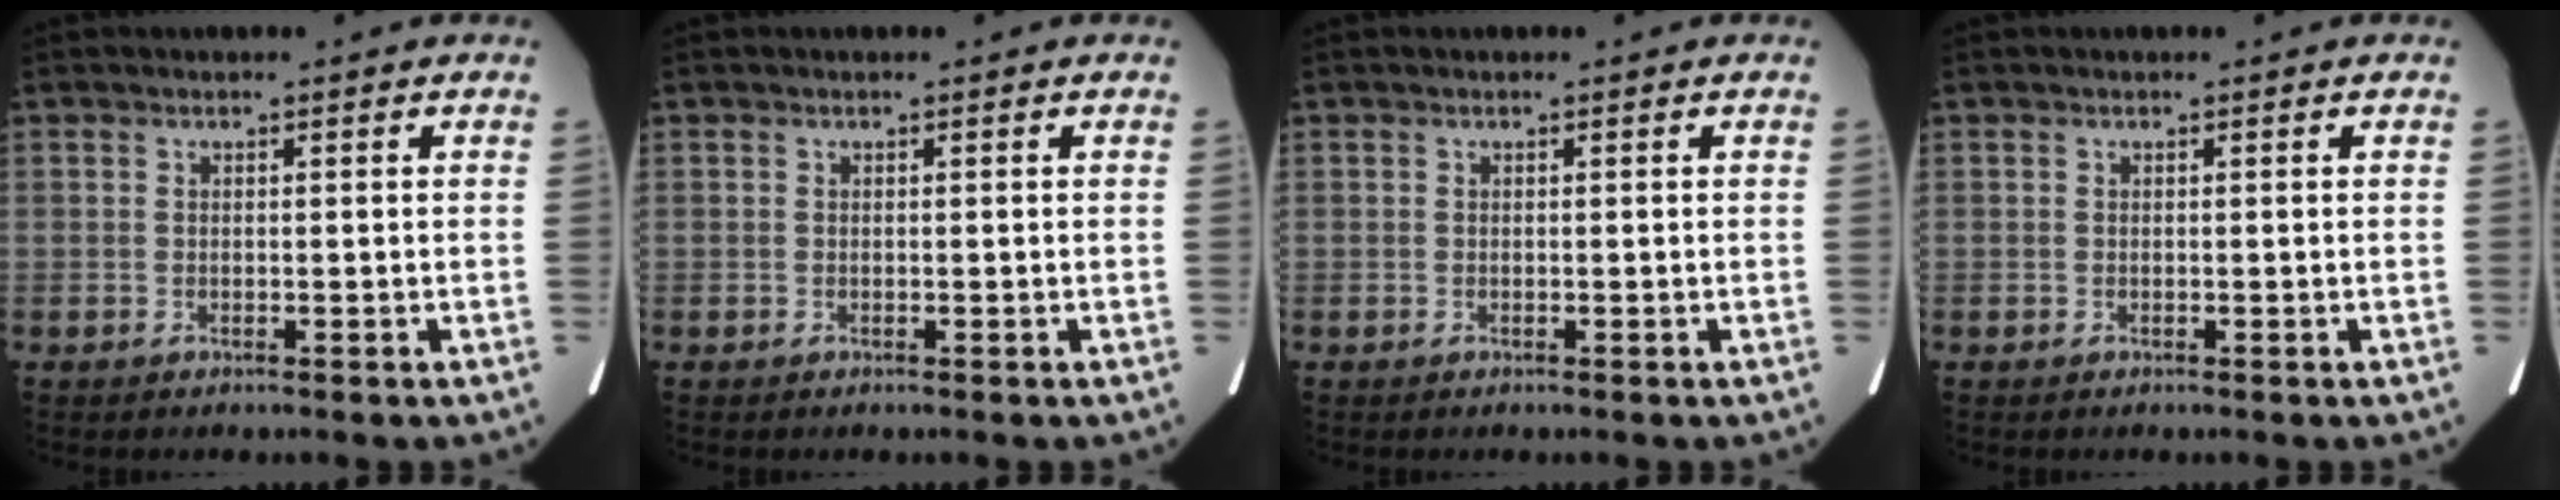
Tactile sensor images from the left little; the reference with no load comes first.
{"total": 0.0}
{"total": 0.0}
{"total": 0.0}